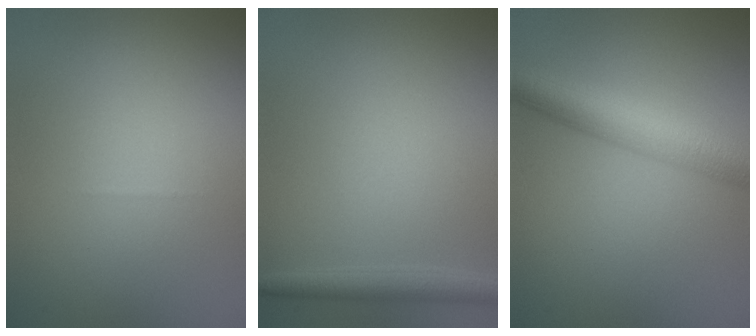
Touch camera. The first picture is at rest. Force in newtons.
{"total": 2.0, "press": 2.0, "slide": 0.1}
{"total": 5.7, "press": 5.7, "slide": 0.2}